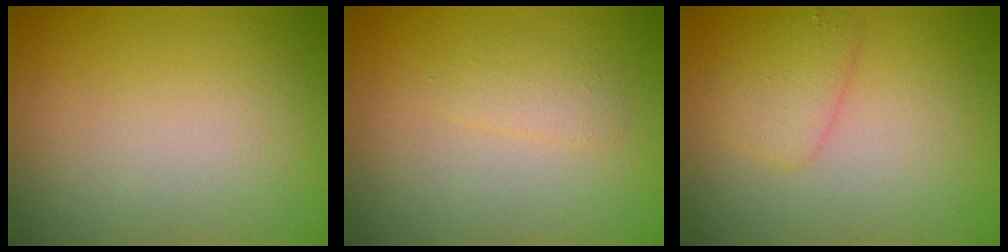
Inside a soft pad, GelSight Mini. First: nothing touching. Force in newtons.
{"total": 1.2, "press": 1.2, "slide": 0.1}
{"total": 2.3, "press": 2.3, "slide": 0.2}